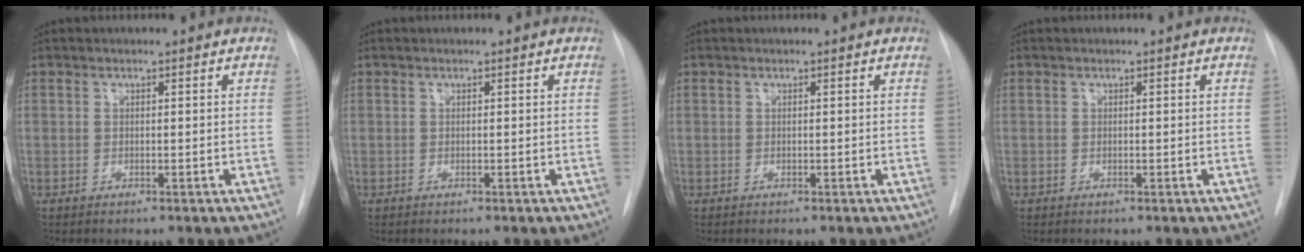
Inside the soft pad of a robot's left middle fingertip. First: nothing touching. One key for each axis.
{"total": 0.0}
{"total": 0.0}
{"total": 0.0}